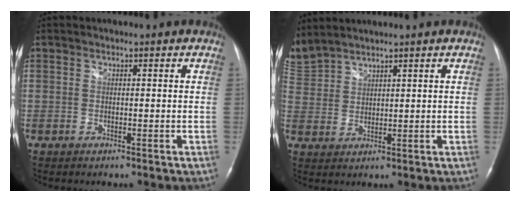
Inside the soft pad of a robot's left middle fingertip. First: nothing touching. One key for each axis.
{"total": 6.7, "fx": 6.4, "fy": 1.1, "fz": 1.6, "tx": -0.057, "ty": 0.018, "tz": 0.139}